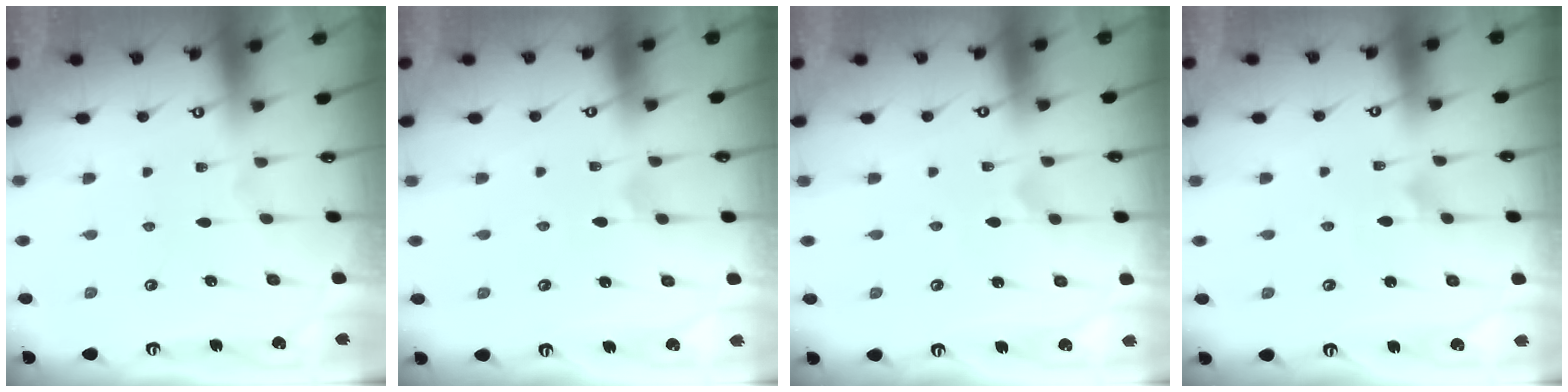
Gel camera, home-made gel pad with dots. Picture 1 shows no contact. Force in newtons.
{"total": 2.8, "press": 2.8, "slide": 0.4}
{"total": 1.7, "press": 1.6, "slide": 0.2}
{"total": 2.0, "press": 2.0, "slide": 0.1}